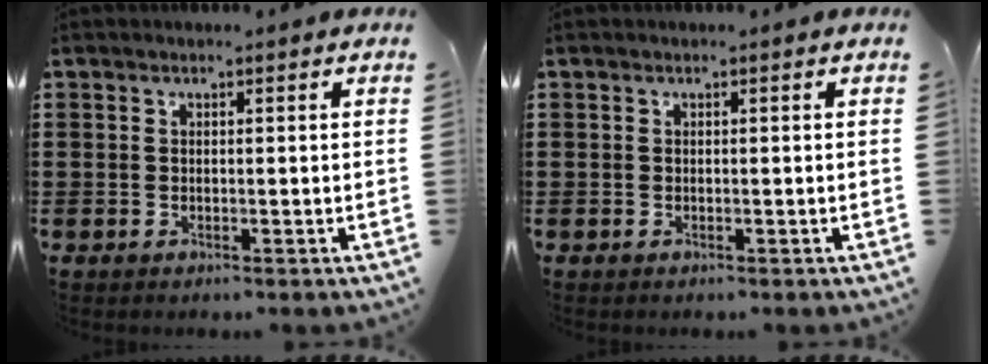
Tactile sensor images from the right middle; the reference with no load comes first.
{"total": 0.0}